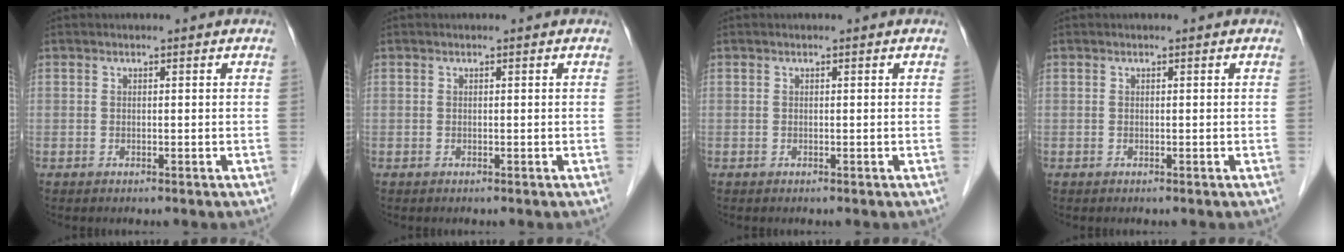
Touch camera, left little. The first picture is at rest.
{"total": 0.0}
{"total": 0.0}
{"total": 0.0}